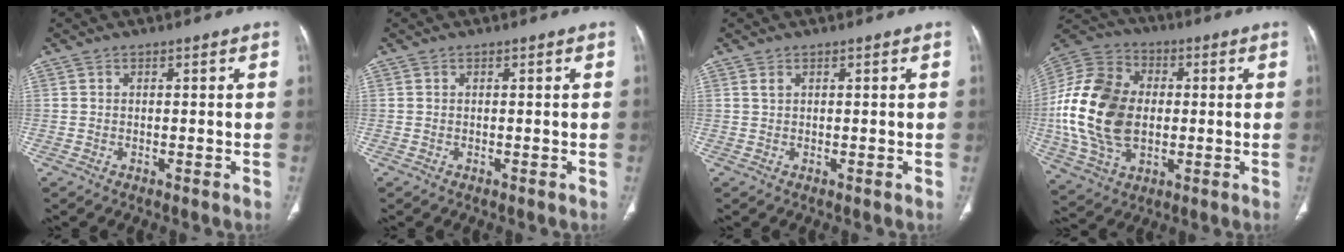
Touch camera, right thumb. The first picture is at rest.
{"total": 0.0}
{"total": 0.8, "force": [0.2, 0.0, 0.7], "torque": [-0.019, 0.001, 0.006]}
{"total": 20.6, "force": [-0.5, 14.4, 14.8], "torque": [-0.294, 0.011, -0.005]}